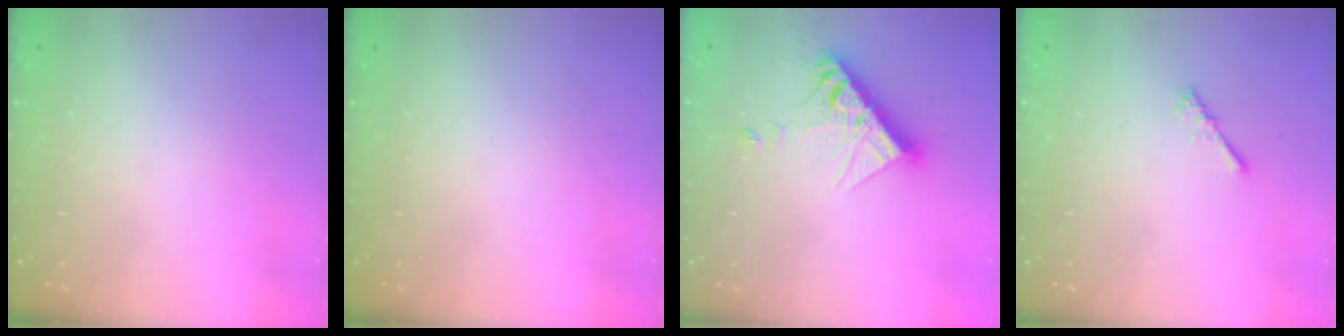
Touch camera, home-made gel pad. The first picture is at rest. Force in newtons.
{"total": 0.0}
{"total": 11.6, "press": 11.5, "slide": 1.1}
{"total": 0.0}